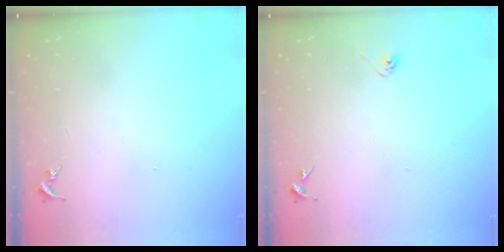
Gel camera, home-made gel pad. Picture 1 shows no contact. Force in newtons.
{"total": 3.2, "press": 2.9, "slide": 1.4}